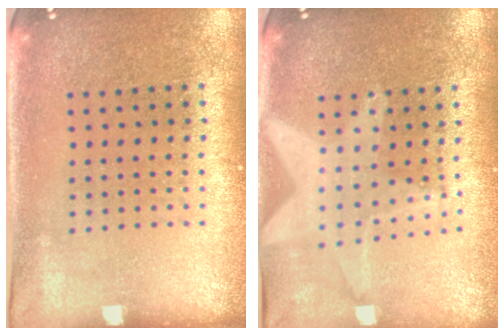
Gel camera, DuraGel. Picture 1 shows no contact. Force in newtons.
{"total": 2.0, "press": 1.7, "slide": 1.1}